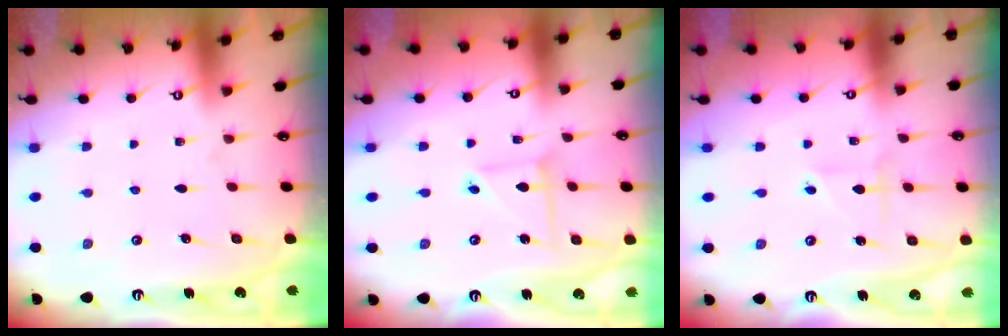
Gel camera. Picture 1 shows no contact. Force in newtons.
{"total": 4.6, "press": 4.6, "slide": 0.5}
{"total": 2.2, "press": 2.2, "slide": 0.1}